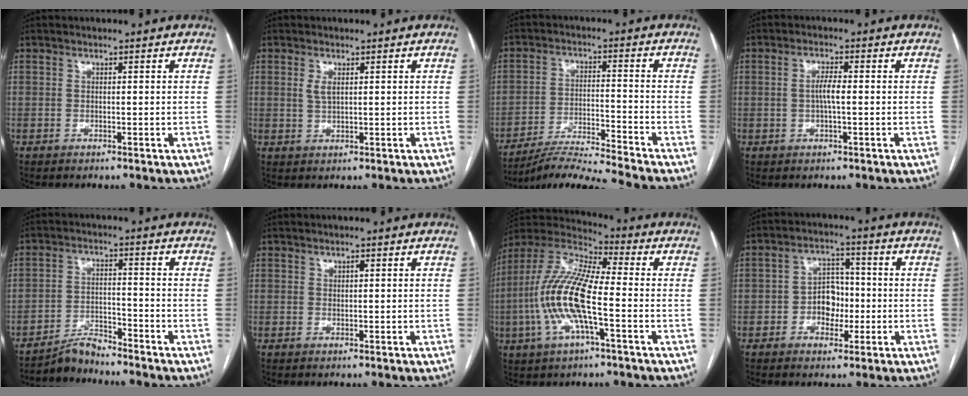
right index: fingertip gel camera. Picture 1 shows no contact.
{"total": 2.0, "force": [0.7, 0.7, 1.7], "torque": [-0.037, -0.002, 0.018]}
{"total": 12.5, "force": [-11.7, -2.7, 3.3], "torque": [-0.045, -0.012, -0.200]}
{"total": 2.9, "force": [-0.1, 0.4, 2.9], "torque": [-0.059, 0.001, 0.000]}
{"total": 4.4, "force": [-4.4, 0.1, 0.4], "torque": [-0.008, -0.013, -0.079]}
{"total": 0.8, "force": [0.4, 0.3, 0.6], "torque": [-0.011, -0.001, 0.005]}
{"total": 15.5, "force": [-3.1, 3.7, 14.7], "torque": [-0.319, 0.005, -0.063]}
{"total": 5.9, "force": [-1.2, 4.1, 4.1], "torque": [-0.069, 0.018, -0.020]}